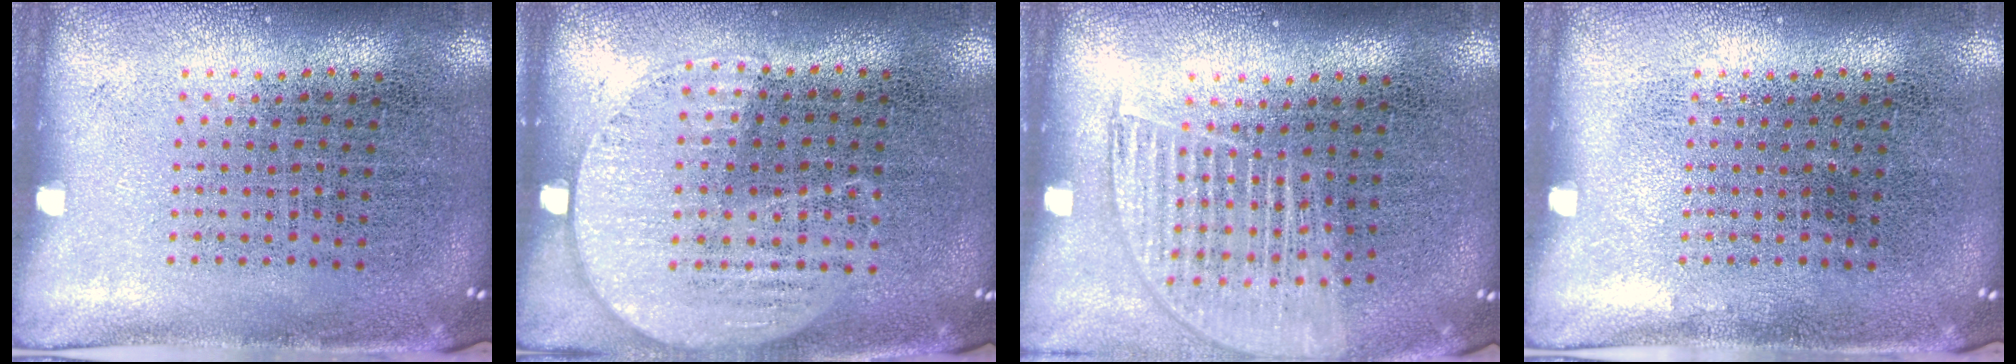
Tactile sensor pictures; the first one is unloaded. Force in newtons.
{"total": 0.8, "press": 0.6, "slide": 0.5}
{"total": 1.4, "press": 1.3, "slide": 0.5}
{"total": 0.0}